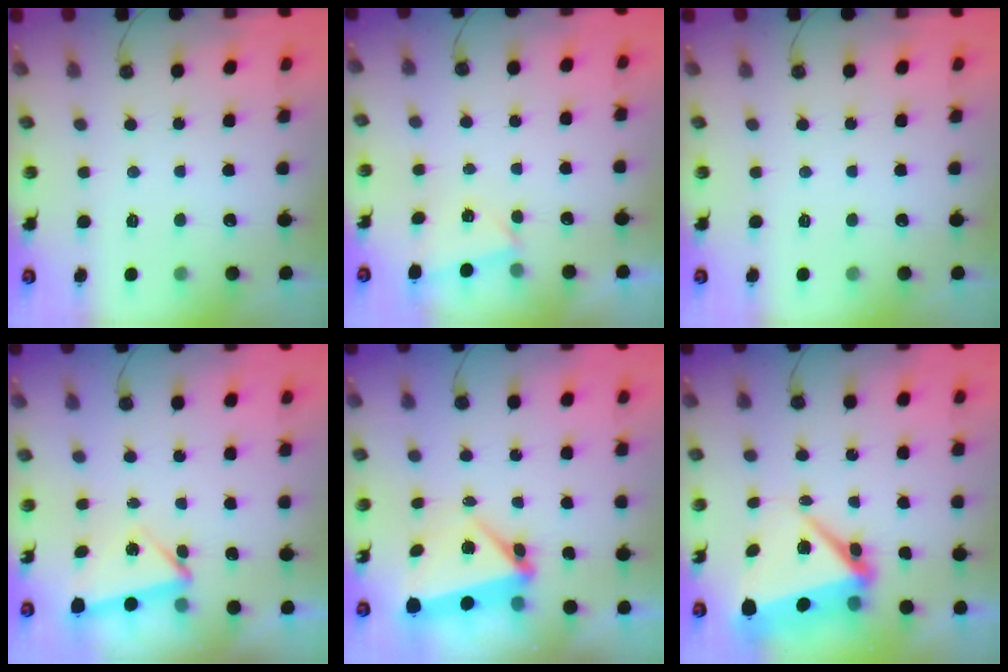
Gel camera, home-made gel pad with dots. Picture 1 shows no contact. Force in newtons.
{"total": 2.3, "press": 1.3, "slide": 1.9}
{"total": 0.0}
{"total": 4.0, "press": 3.9, "slide": 0.7}
{"total": 5.7, "press": 5.4, "slide": 2.0}
{"total": 9.0, "press": 8.9, "slide": 1.7}